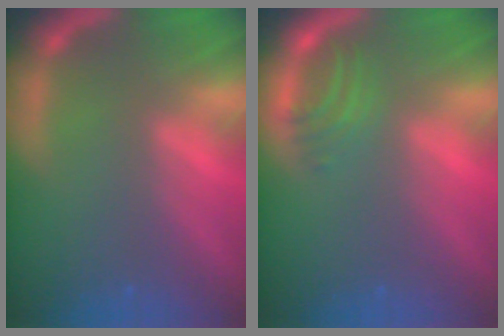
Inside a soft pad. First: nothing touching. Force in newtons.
{"total": 2.5}